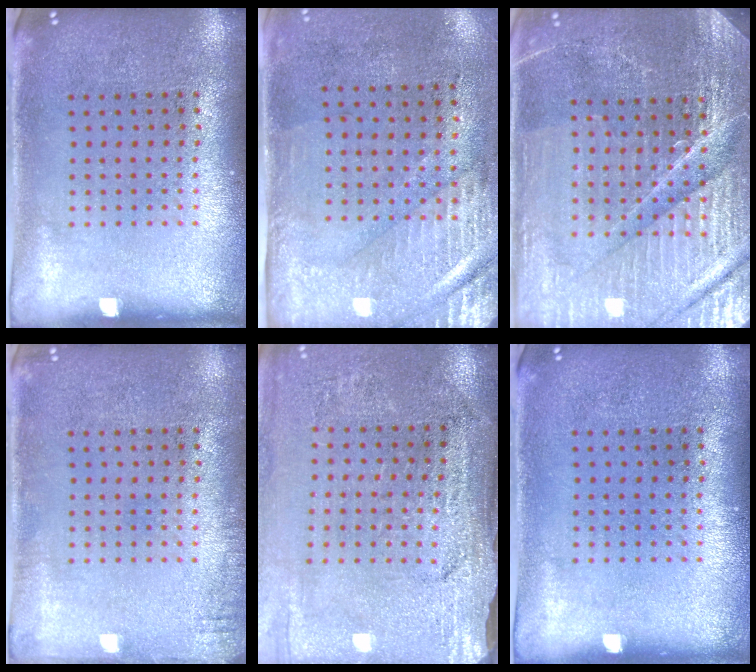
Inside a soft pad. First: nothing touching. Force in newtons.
{"total": 3.0, "press": 2.5, "slide": 1.5}
{"total": 5.3, "press": 4.9, "slide": 2.0}
{"total": 1.3, "press": 1.3, "slide": 0.1}
{"total": 3.1, "press": 3.1, "slide": 0.3}
{"total": 0.0}